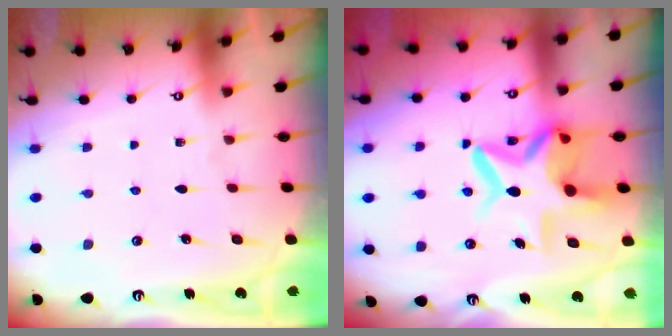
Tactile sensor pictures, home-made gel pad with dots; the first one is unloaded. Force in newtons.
{"total": 13.2, "press": 13.0, "slide": 2.3}